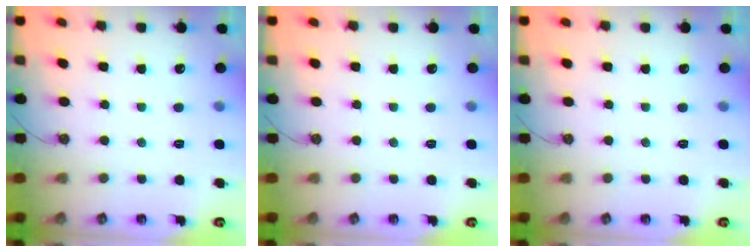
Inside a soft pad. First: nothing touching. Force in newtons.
{"total": 0.0}
{"total": 0.0}